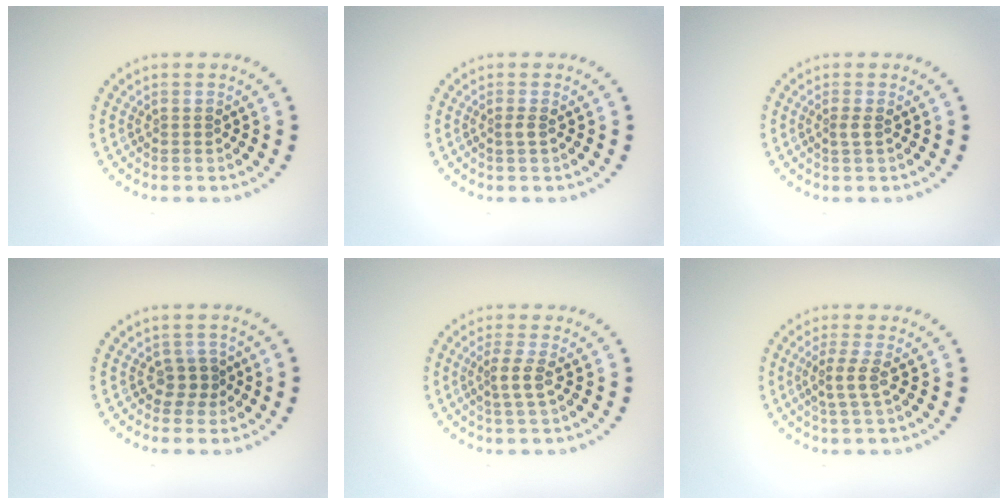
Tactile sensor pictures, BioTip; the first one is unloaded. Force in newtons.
{"total": 0.8, "press": 0.5, "slide": 0.6}
{"total": 0.9, "press": 0.6, "slide": 0.7}
{"total": 1.7, "press": 1.4, "slide": 1.0}
{"total": 1.9, "press": 1.4, "slide": 1.2}
{"total": 2.1, "press": 1.6, "slide": 1.4}